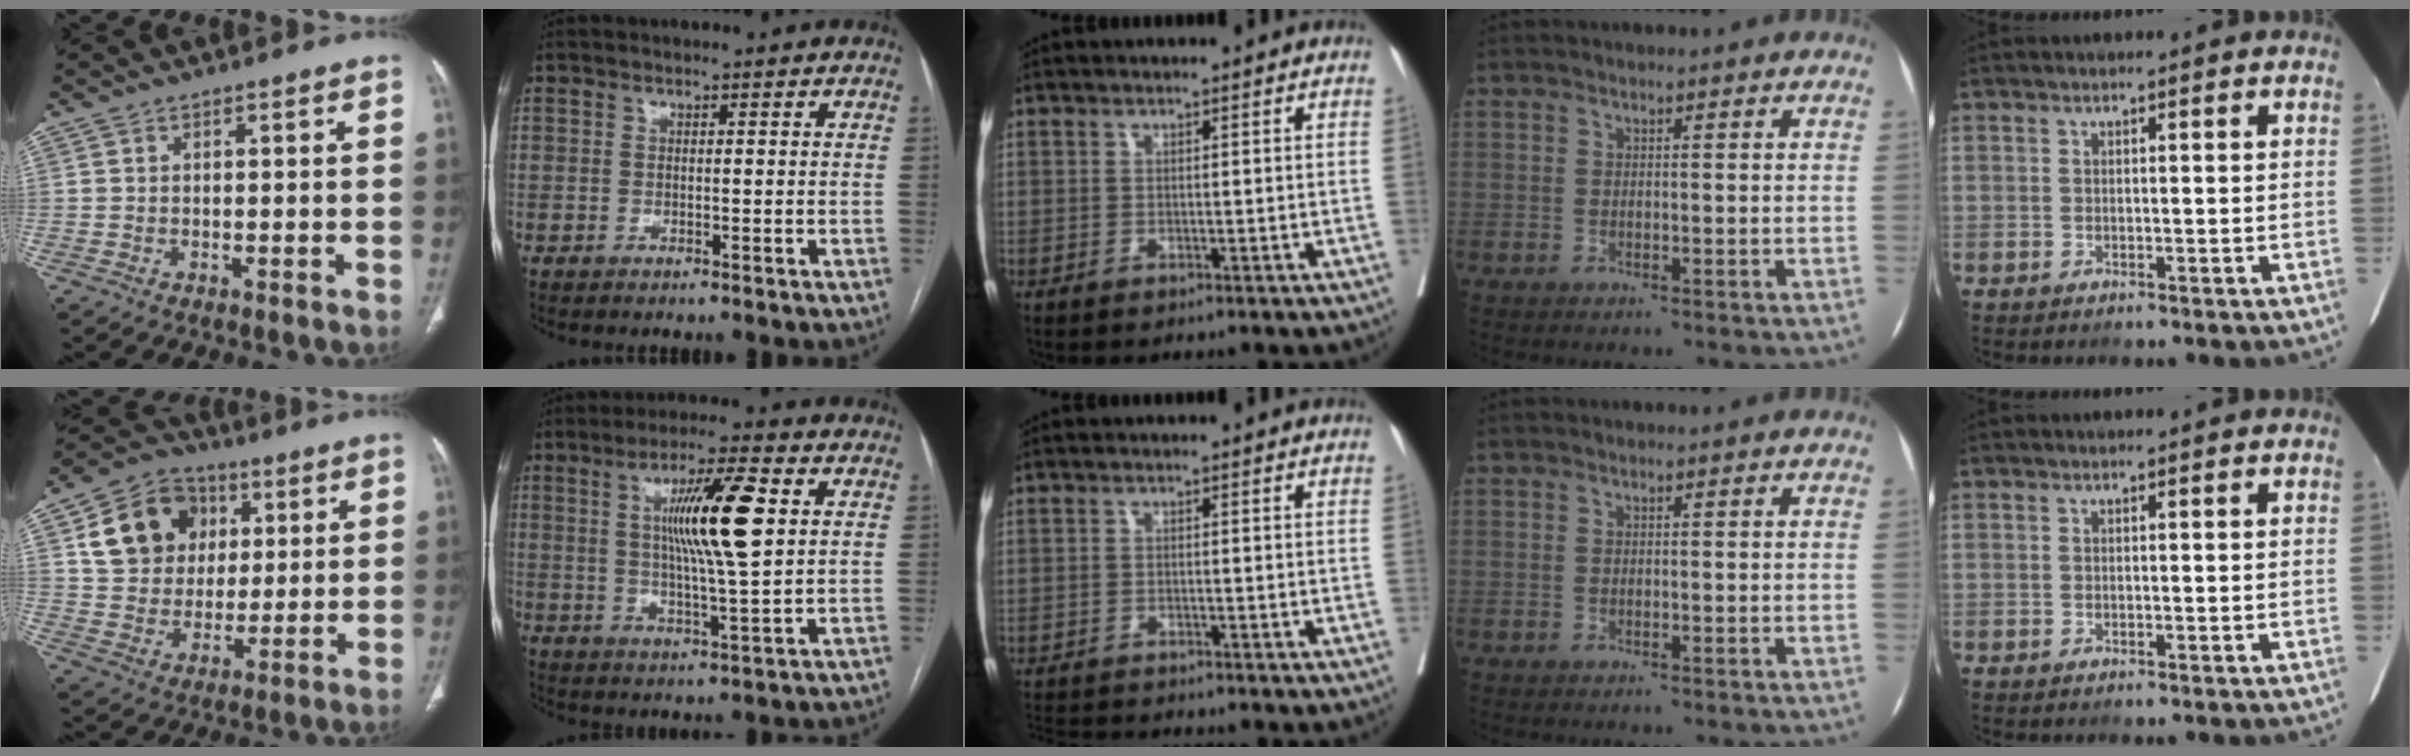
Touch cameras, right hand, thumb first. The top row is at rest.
{"thumb": {"total": 14.9, "force": [4.9, 12.4, 6.8], "torque": [-0.090, 0.004, 0.087]}, "index": {"total": 12.1, "force": [2.8, 0.5, 11.8], "torque": [-0.205, 0.002, 0.050]}, "middle": {"total": 5.0, "force": [-4.8, 0.1, 1.1], "torque": [-0.016, -0.014, -0.080]}}